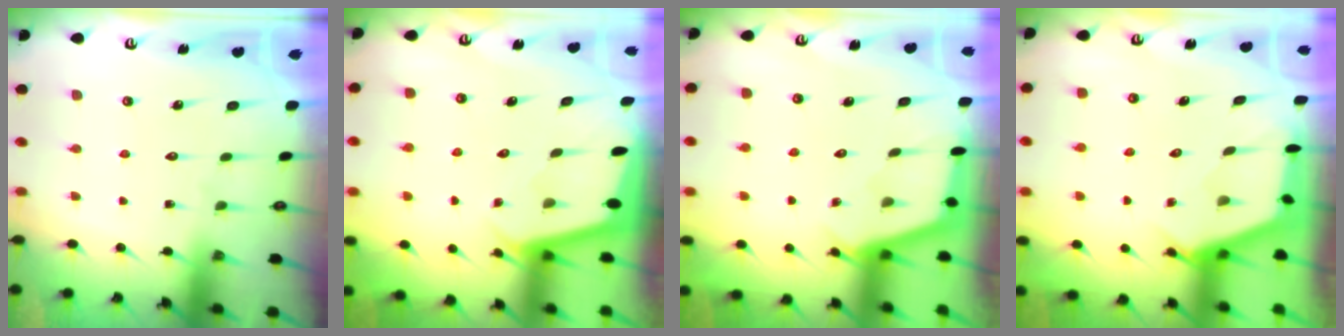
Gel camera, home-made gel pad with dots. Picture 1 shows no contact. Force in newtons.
{"total": 2.1, "press": 2.1, "slide": 0.1}
{"total": 2.5, "press": 2.5, "slide": 0.1}
{"total": 2.7, "press": 2.7, "slide": 0.3}